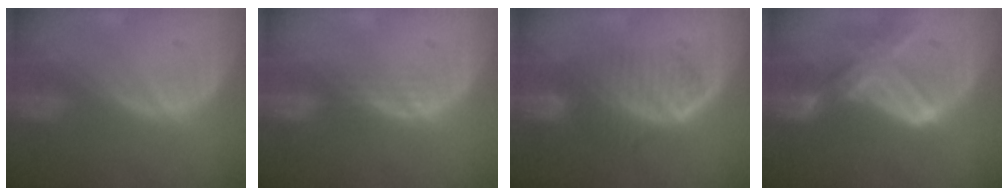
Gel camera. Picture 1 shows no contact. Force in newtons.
{"total": 1.9, "press": 1.9, "slide": 0.3}
{"total": 6.6, "press": 6.4, "slide": 1.7}
{"total": 7.6, "press": 6.9, "slide": 3.4}